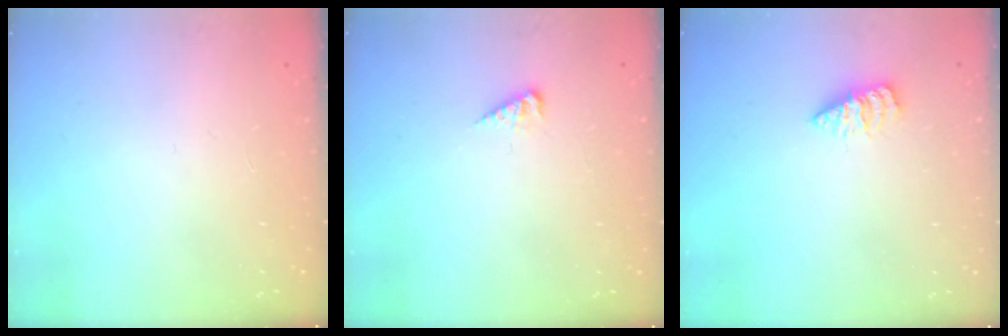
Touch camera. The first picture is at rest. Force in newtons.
{"total": 4.0, "press": 4.0, "slide": 0.4}
{"total": 2.0, "press": 2.0, "slide": 0.4}